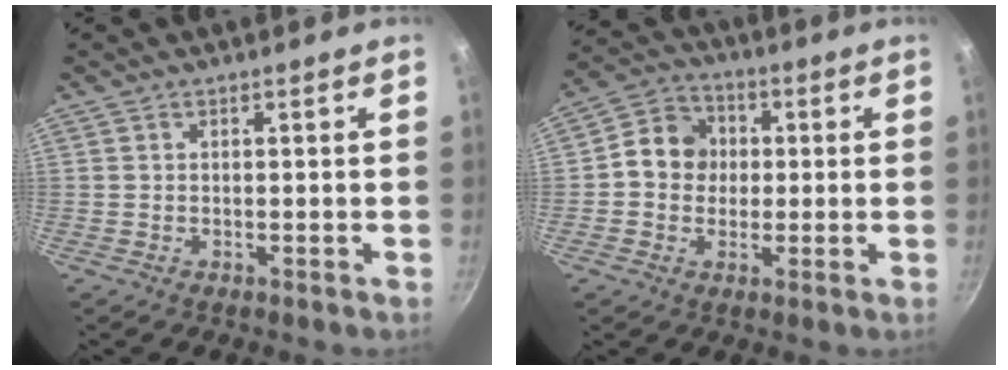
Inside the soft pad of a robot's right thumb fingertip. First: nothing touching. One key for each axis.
{"total": 8.8, "fx": 0.4, "fy": 7.8, "fz": 4.0, "tx": -0.033, "ty": 0.016, "tz": -0.014}